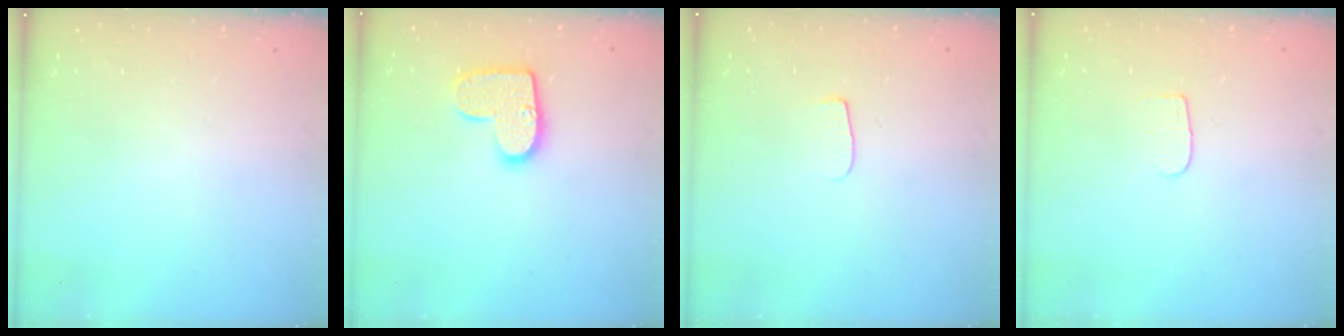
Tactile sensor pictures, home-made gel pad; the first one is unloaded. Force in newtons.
{"total": 12.5, "press": 12.5, "slide": 0.7}
{"total": 4.5, "press": 4.4, "slide": 0.6}
{"total": 4.8, "press": 4.8, "slide": 0.5}